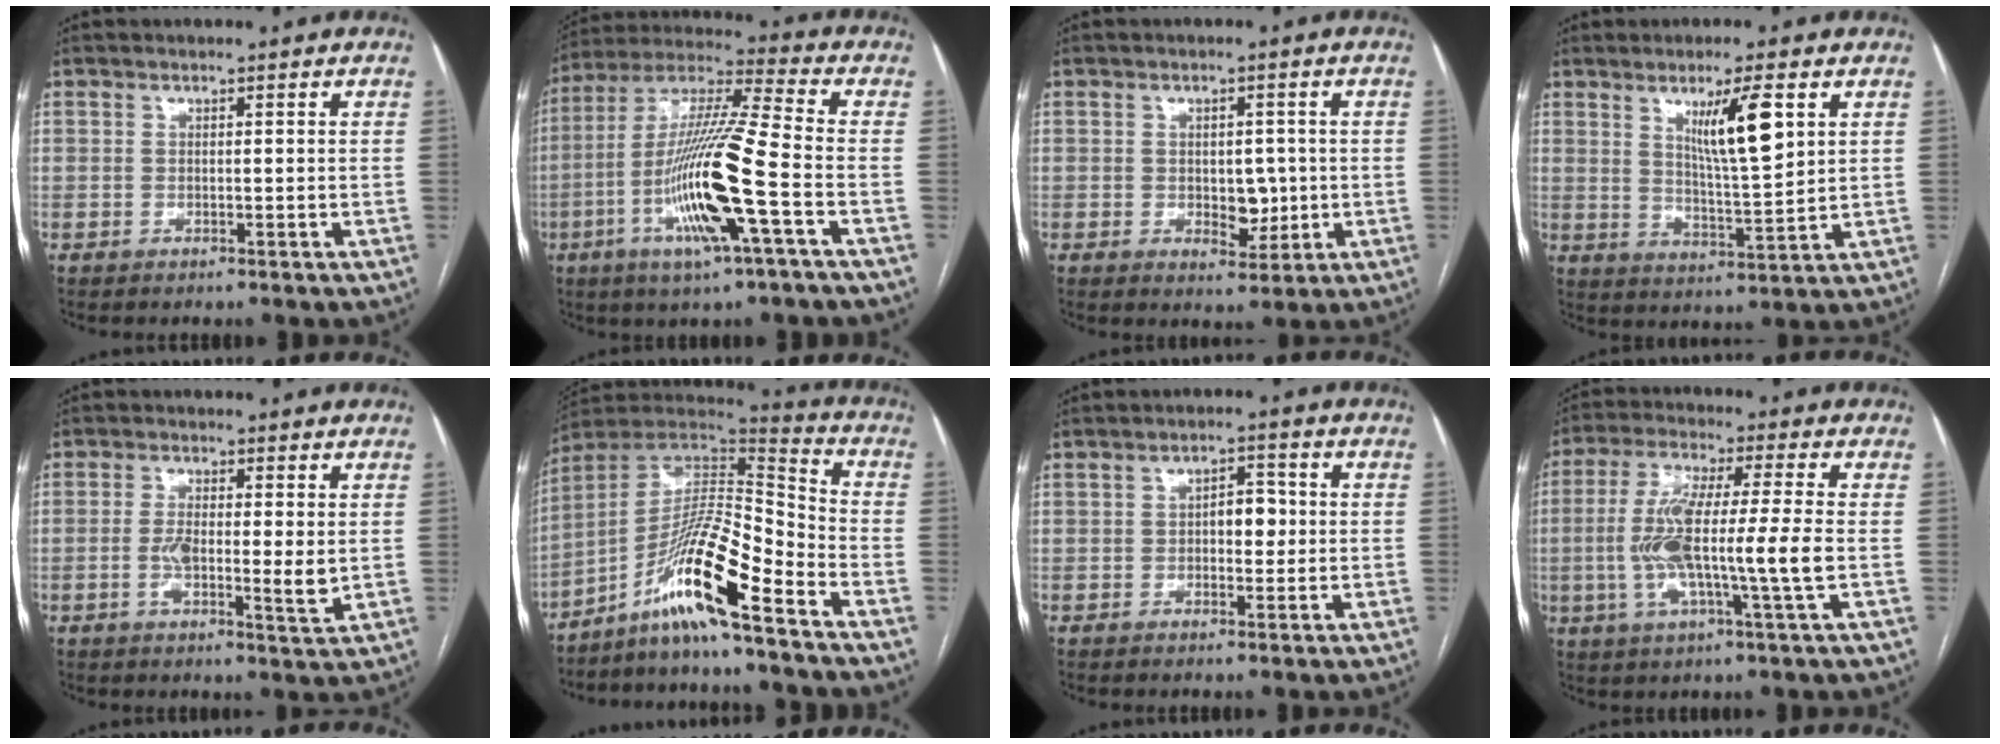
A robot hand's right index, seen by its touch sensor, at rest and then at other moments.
{"total": 17.3, "force": [-5.2, 0.2, 16.5], "torque": [-0.329, -0.009, -0.101]}
{"total": 7.1, "force": [-0.9, 3.8, 6.0], "torque": [-0.086, 0.005, -0.002]}
{"total": 8.8, "force": [3.8, 0.7, 8.0], "torque": [-0.138, -0.012, 0.070]}
{"total": 6.6, "force": [-0.3, 1.5, 6.5], "torque": [-0.111, -0.009, -0.007]}
{"total": 14.8, "force": [-9.0, 0.5, 11.7], "torque": [-0.223, 0.008, -0.162]}
{"total": 3.9, "force": [0.1, 2.1, 3.3], "torque": [-0.048, 0.012, 0.004]}
{"total": 12.9, "force": [-1.4, 0.2, 12.9], "torque": [-0.257, 0.003, -0.032]}